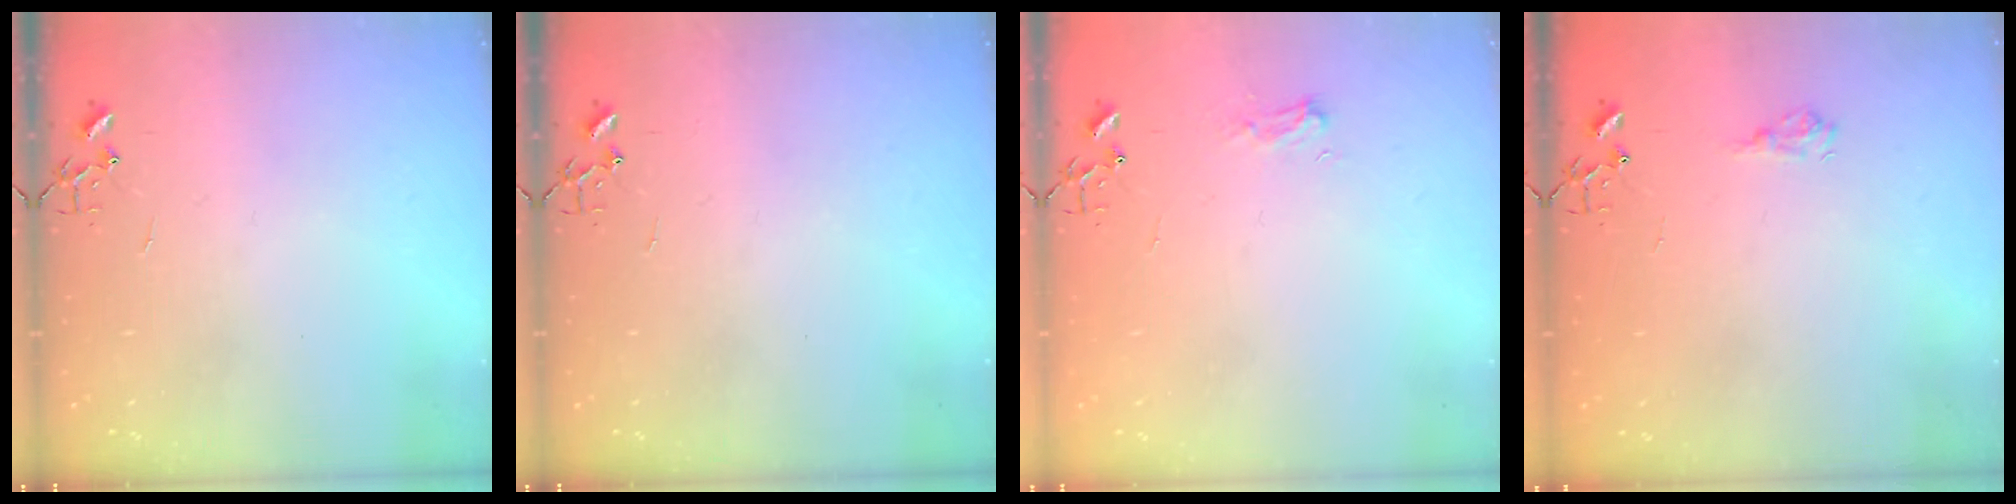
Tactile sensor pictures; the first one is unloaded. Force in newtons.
{"total": 0.0}
{"total": 6.6, "press": 6.6, "slide": 0.5}
{"total": 6.6, "press": 6.5, "slide": 0.9}